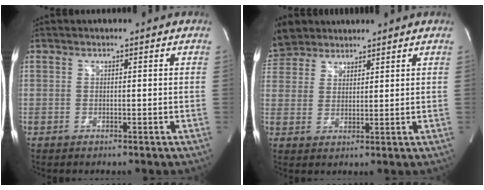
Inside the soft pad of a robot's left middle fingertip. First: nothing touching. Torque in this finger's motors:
{"motor_torque": [0.36, -0.36, 1.05, 0.21]}